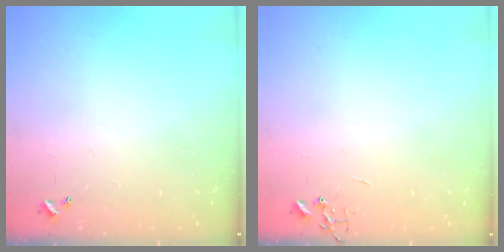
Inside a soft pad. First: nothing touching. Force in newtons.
{"total": 0.0}